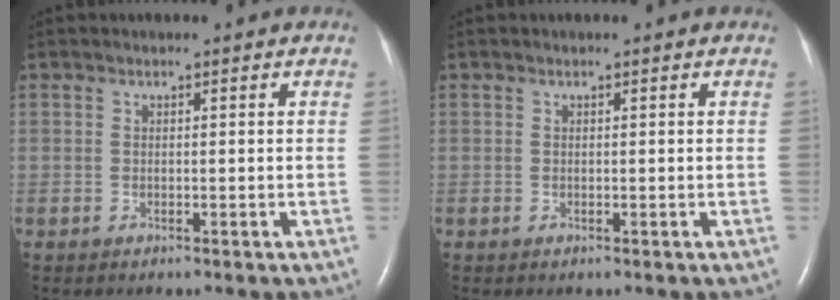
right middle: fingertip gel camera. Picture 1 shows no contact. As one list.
[{"total": 0.0}]